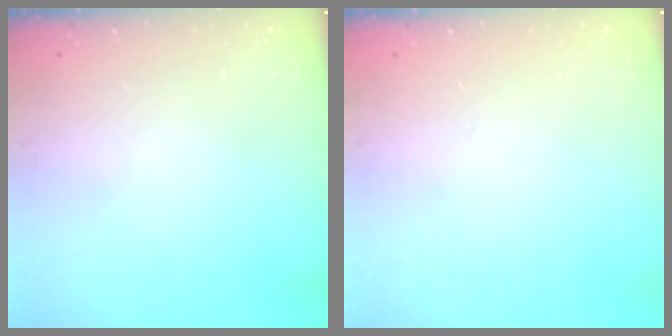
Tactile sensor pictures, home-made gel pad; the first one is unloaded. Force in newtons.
{"total": 0.0}